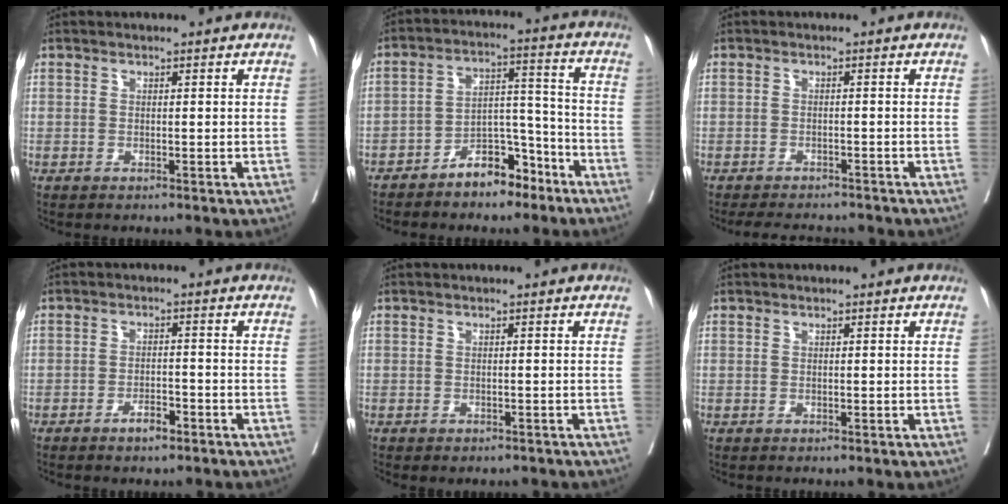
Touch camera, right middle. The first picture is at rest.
{"total": 8.1, "force": [-6.0, 3.7, 4.0], "torque": [-0.068, 0.027, -0.100]}
{"total": 6.3, "force": [-5.8, 1.8, 1.6], "torque": [-0.015, -0.008, -0.078]}
{"total": 3.0, "force": [-2.2, 0.9, 1.8], "torque": [-0.033, 0.003, -0.034]}
{"total": 2.5, "force": [-2.2, 0.9, 0.6], "torque": [-0.005, -0.002, -0.028]}
{"total": 0.0}